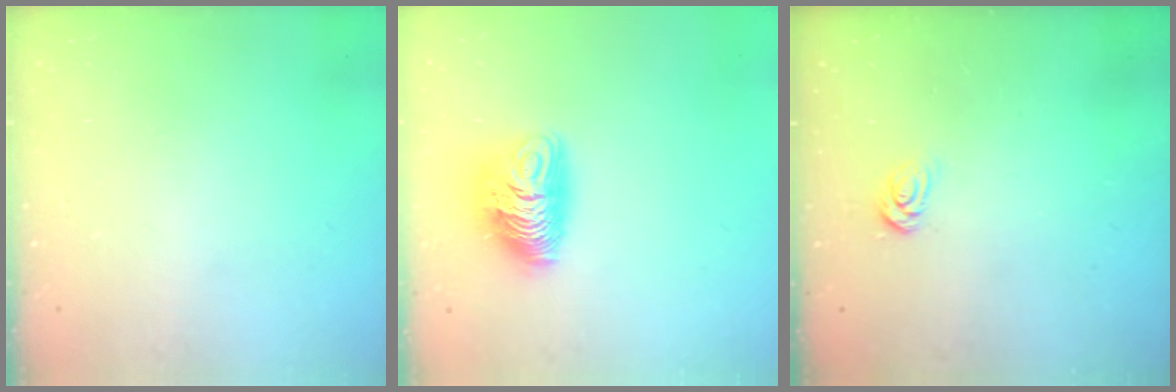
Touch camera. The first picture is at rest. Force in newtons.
{"total": 10.2, "press": 10.2, "slide": 0.9}
{"total": 3.9, "press": 3.9, "slide": 0.4}